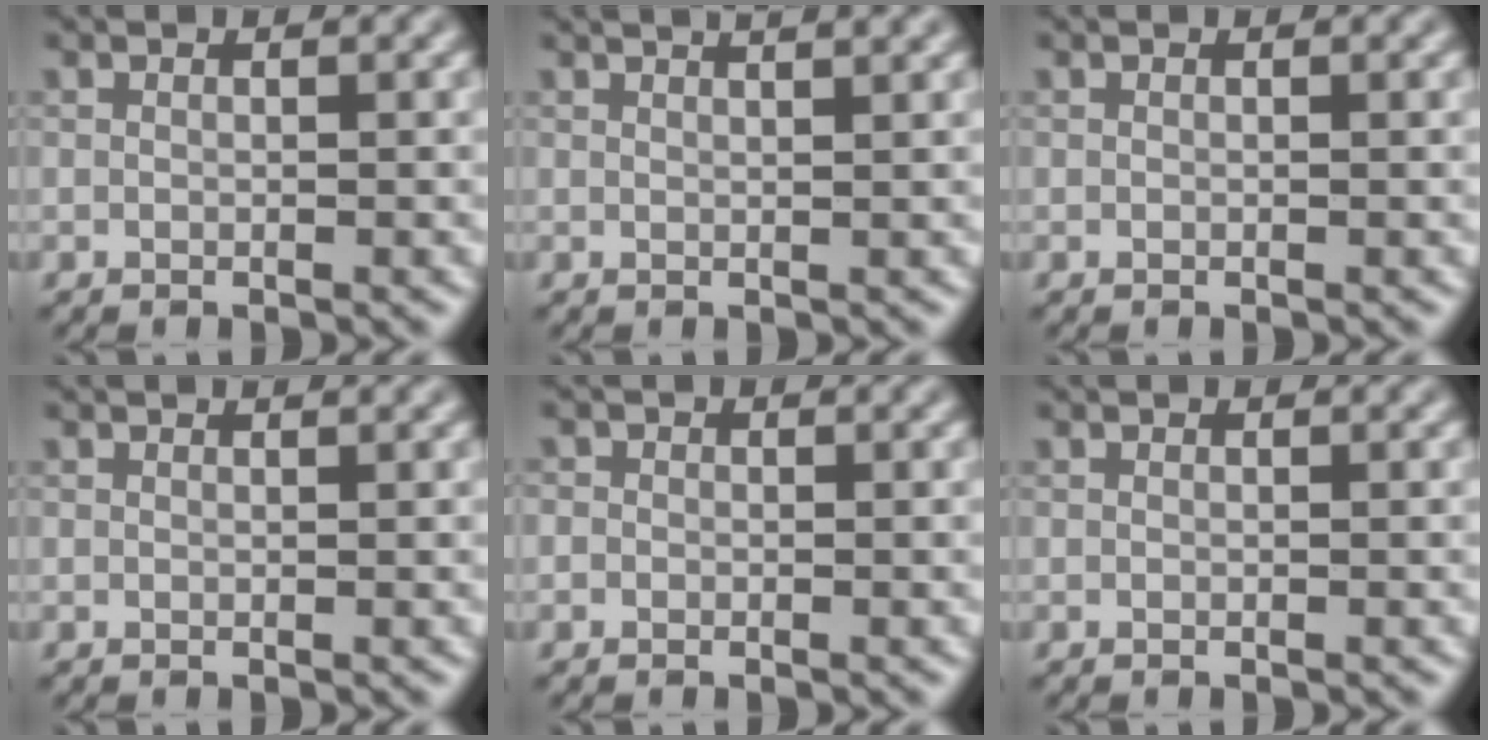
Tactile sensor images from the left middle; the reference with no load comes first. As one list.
[{"total": 4.8, "force": [3.2, 2.1, 2.9], "torque": [-0.010, 0.039, 0.009]}, {"total": 0.0}, {"total": 0.6, "force": [0.6, 0.0, 0.2], "torque": [-0.002, 0.001, 0.008]}, {"total": 0.7, "force": [0.0, 0.7, 0.1], "torque": [0.001, -0.005, -0.006]}, {"total": 0.0}]